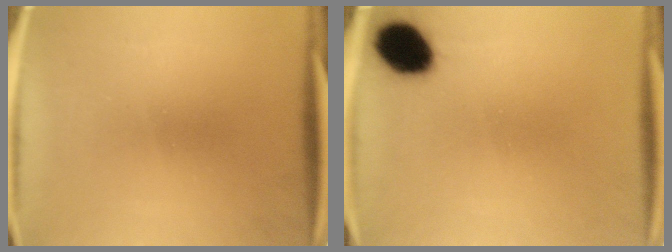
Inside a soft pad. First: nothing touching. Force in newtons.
{"total": 9.6}